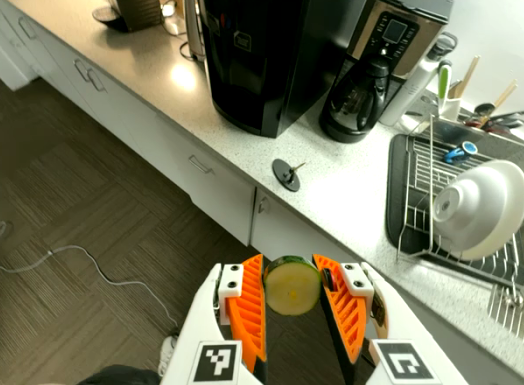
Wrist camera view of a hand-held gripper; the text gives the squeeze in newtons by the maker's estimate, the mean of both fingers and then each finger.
{"total": 11.1, "left": 11.5, "right": 10.8}